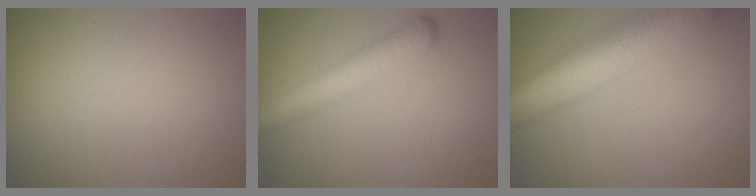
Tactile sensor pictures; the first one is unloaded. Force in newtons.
{"total": 4.9, "press": 4.9, "slide": 0.2}
{"total": 11.5, "press": 11.5, "slide": 0.4}